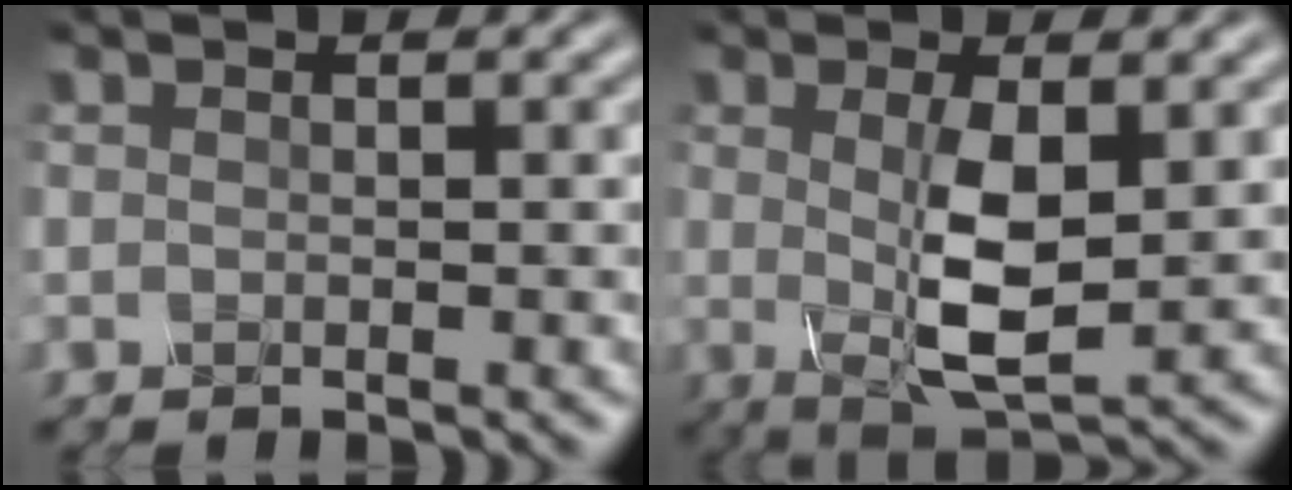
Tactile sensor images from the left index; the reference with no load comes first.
{"total": 4.7, "force": [0.5, 1.3, 4.5], "torque": [-0.095, -0.006, 0.013]}